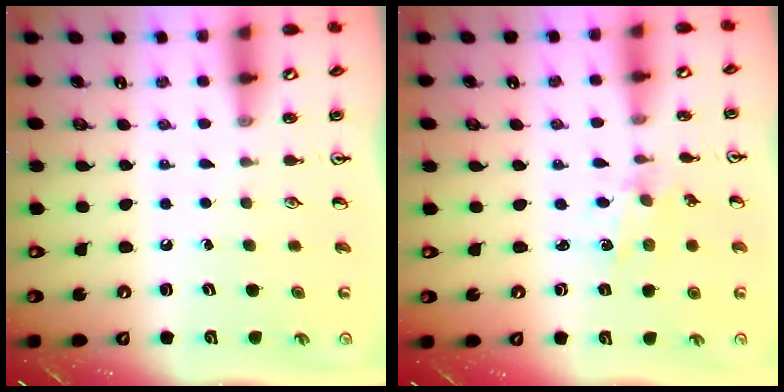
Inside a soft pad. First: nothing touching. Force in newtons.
{"total": 1.1, "press": 1.1, "slide": 0.3}